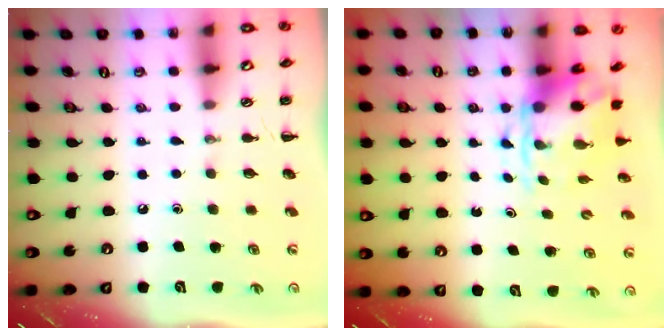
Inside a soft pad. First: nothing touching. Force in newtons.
{"total": 4.3, "press": 4.2, "slide": 0.9}